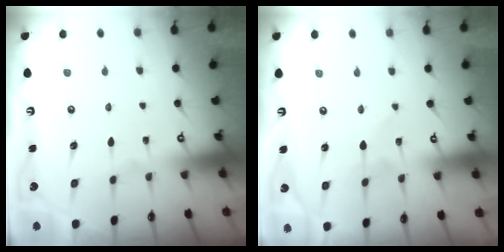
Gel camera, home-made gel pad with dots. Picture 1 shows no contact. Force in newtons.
{"total": 0.6, "press": 0.6, "slide": 0.1}